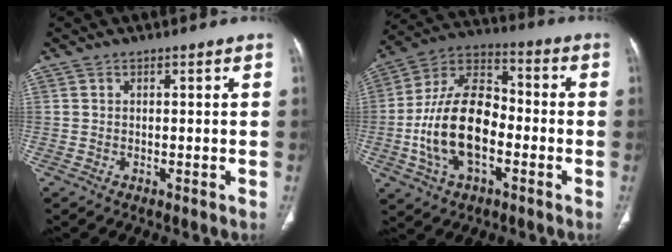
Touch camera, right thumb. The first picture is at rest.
{"total": 17.9, "force": [-3.8, 10.2, 14.2], "torque": [-0.261, 0.035, -0.068]}